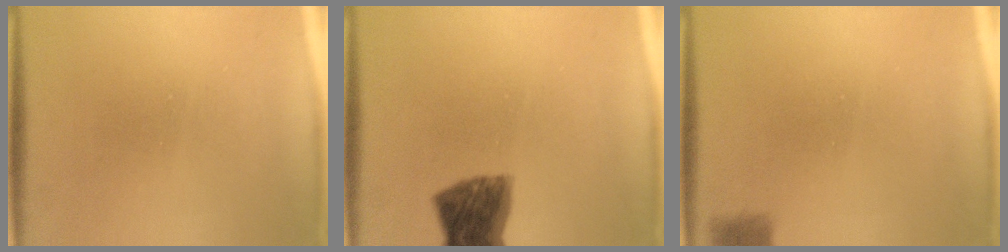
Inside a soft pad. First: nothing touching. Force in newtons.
{"total": 8.8}
{"total": 2.9}